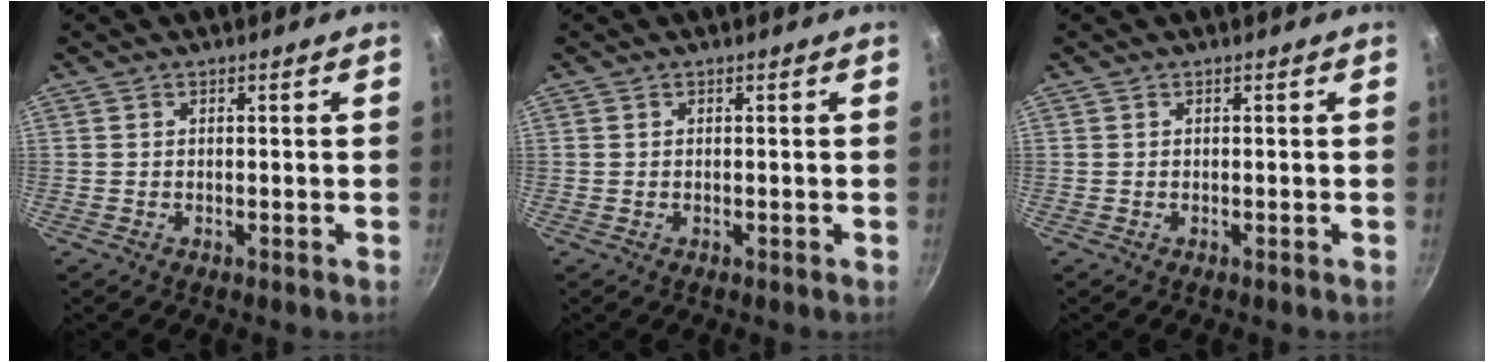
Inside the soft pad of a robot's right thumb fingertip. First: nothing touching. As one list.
[{"total": 0.0}, {"total": 0.0}]